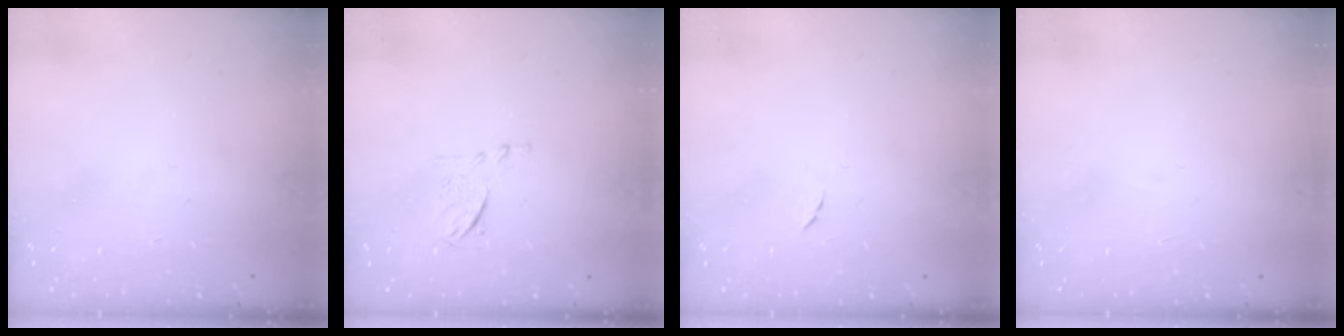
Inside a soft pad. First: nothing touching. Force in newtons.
{"total": 6.3, "press": 6.2, "slide": 1.0}
{"total": 4.5, "press": 4.5, "slide": 0.5}
{"total": 1.5, "press": 1.5, "slide": 0.1}